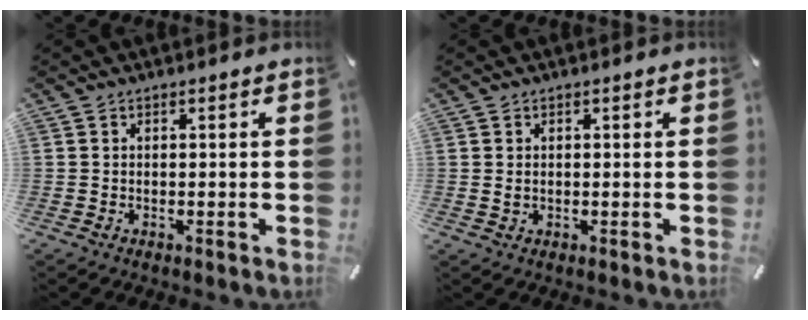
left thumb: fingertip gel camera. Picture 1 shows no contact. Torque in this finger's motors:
{"motor_torque": [-0.20, -0.26, -0.11, -0.03, 0.07]}